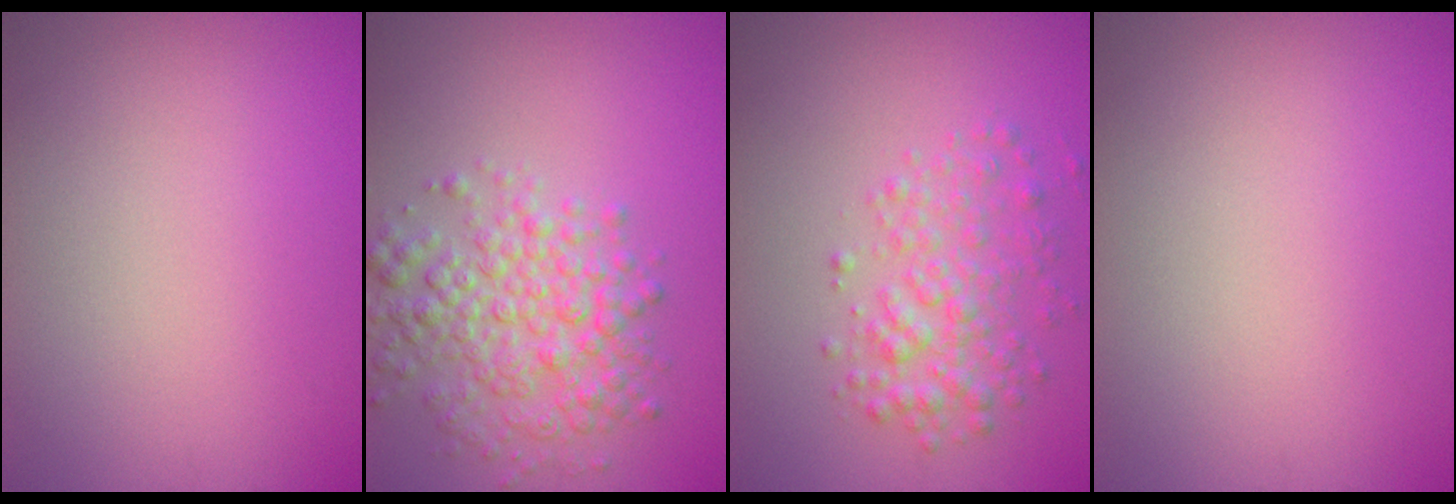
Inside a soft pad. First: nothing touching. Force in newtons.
{"total": 5.1, "press": 5.1, "slide": 0.1}
{"total": 3.3, "press": 3.3, "slide": 0.1}
{"total": 0.0}